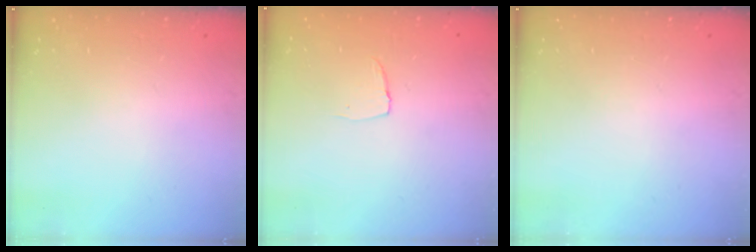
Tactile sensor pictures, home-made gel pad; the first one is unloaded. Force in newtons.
{"total": 3.5, "press": 3.5, "slide": 0.3}
{"total": 0.0}